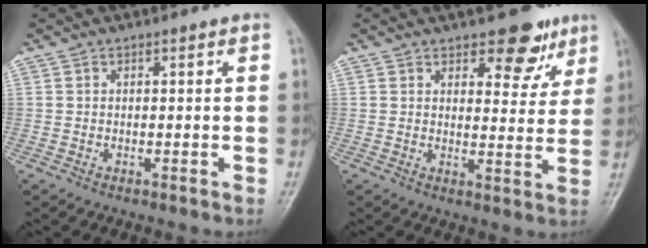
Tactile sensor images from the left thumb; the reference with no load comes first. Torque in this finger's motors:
{"motor_torque": [0.21, 0.29, -0.15, -0.09, 0.05]}